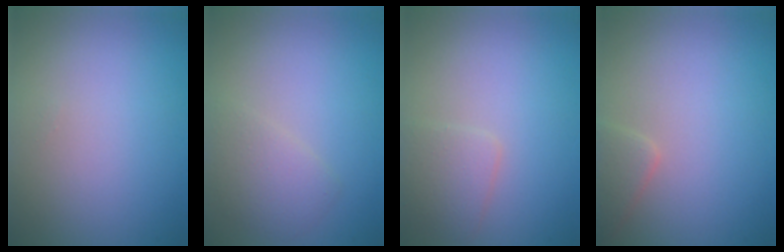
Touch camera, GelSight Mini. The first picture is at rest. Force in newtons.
{"total": 2.2, "press": 2.2, "slide": 0.0}
{"total": 2.2, "press": 2.2, "slide": 0.1}
{"total": 1.8, "press": 1.8, "slide": 0.1}